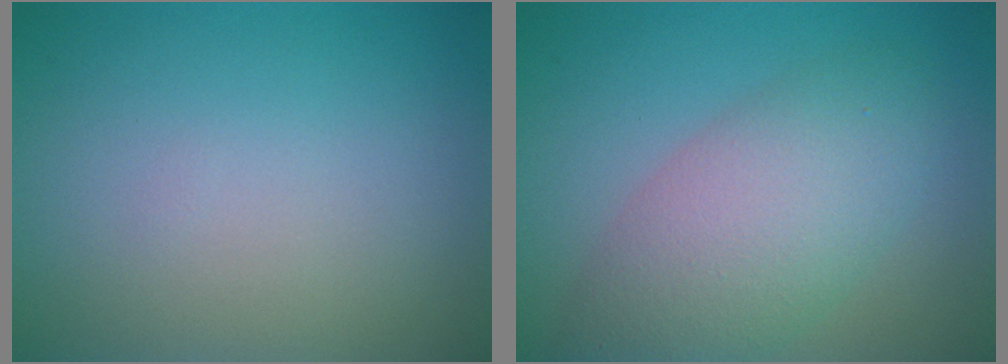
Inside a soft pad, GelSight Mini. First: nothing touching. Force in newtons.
{"total": 6.5, "press": 6.5, "slide": 0.2}